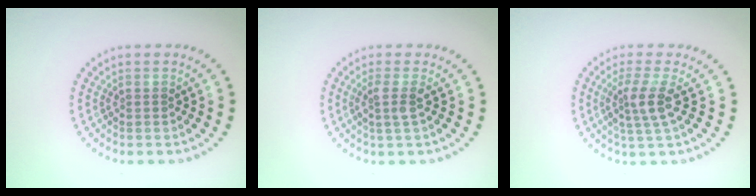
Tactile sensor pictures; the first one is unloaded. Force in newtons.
{"total": 1.8, "press": 1.3, "slide": 1.2}
{"total": 2.7, "press": 2.1, "slide": 1.7}